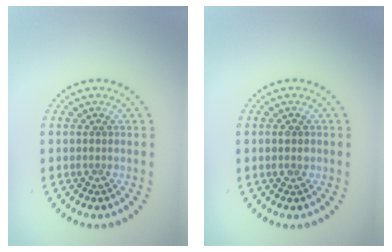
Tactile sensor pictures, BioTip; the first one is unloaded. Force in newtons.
{"total": 1.4, "press": 1.4, "slide": 0.1}